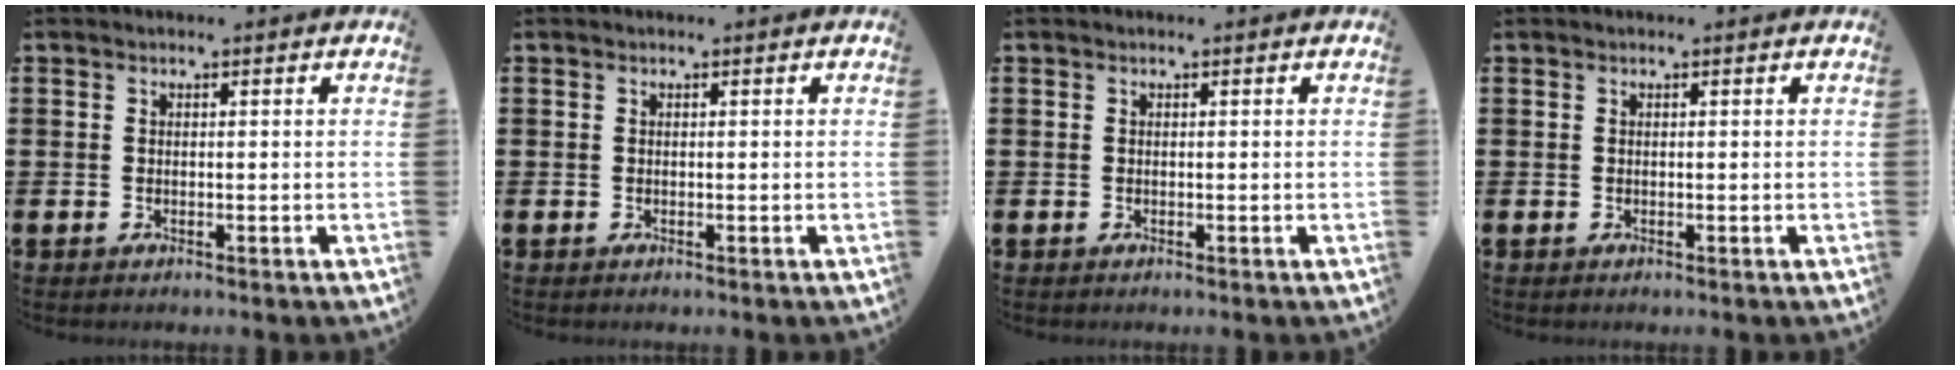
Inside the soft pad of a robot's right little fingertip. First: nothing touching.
{"total": 0.0}
{"total": 0.0}
{"total": 0.0}